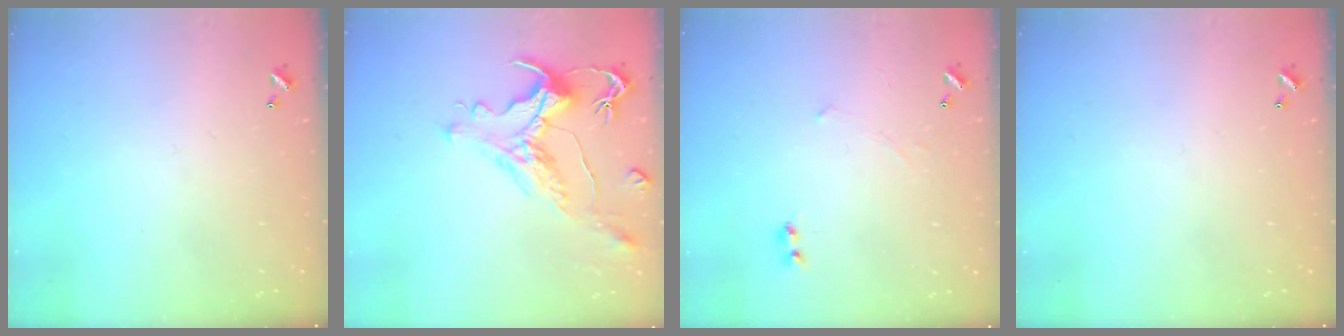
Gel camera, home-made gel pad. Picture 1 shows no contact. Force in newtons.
{"total": 1.3, "press": 0.1, "slide": 1.3}
{"total": 2.3, "press": 2.3, "slide": 0.2}
{"total": 0.0}